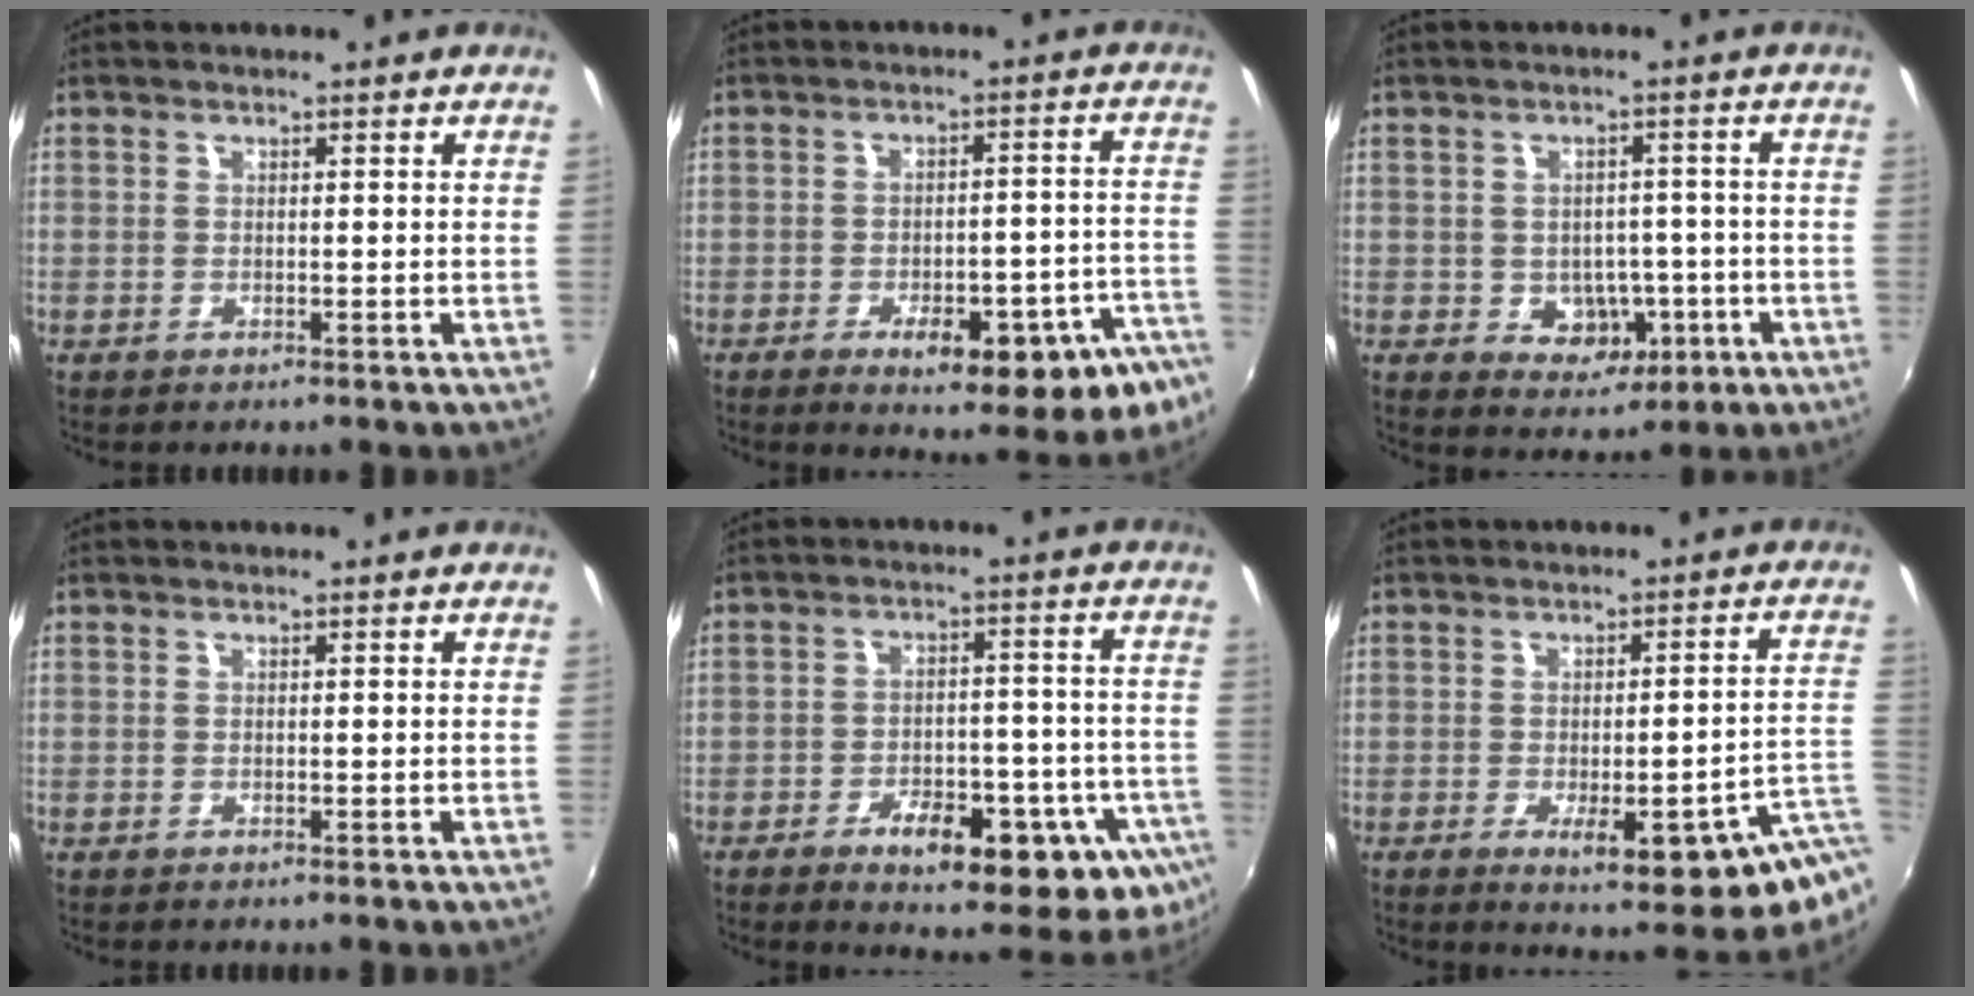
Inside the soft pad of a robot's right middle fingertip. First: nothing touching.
{"total": 16.1, "force": [-9.8, 5.0, 11.8], "torque": [-0.152, -0.012, -0.118]}
{"total": 7.2, "force": [-2.1, 5.9, 3.5], "torque": [-0.067, 0.009, -0.009]}
{"total": 0.0}
{"total": 19.1, "force": [-9.5, 7.9, 14.5], "torque": [-0.216, -0.024, -0.116]}
{"total": 13.6, "force": [-4.8, 2.1, 12.6], "torque": [-0.156, -0.020, -0.050]}